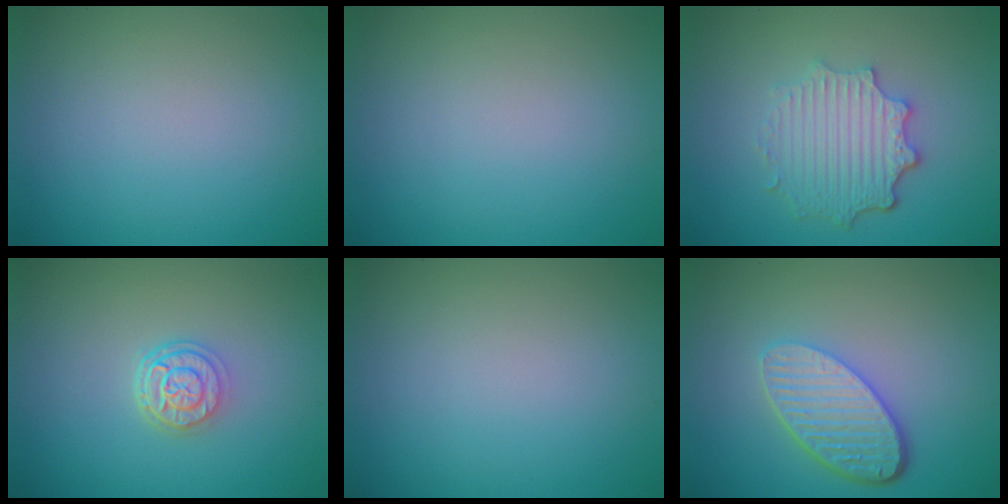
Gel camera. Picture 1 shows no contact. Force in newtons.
{"total": 0.0}
{"total": 4.6, "press": 3.6, "slide": 2.8}
{"total": 3.1, "press": 2.5, "slide": 1.9}
{"total": 0.0}
{"total": 5.3, "press": 3.9, "slide": 3.6}